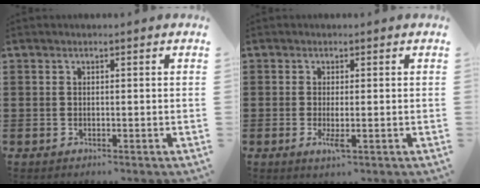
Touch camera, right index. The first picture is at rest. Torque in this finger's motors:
{"motor_torque": [0.69, -0.06, 0.16, 0.03]}